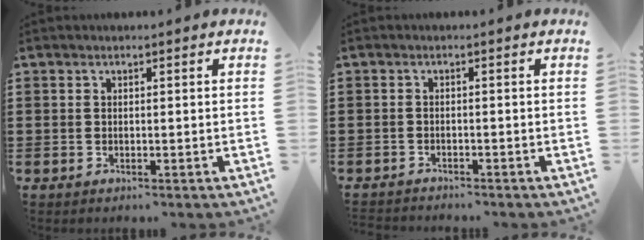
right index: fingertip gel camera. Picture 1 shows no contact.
{"total": 1.3, "force": [-1.3, 0.1, -0.1], "torque": [-0.002, 0.002, -0.028]}